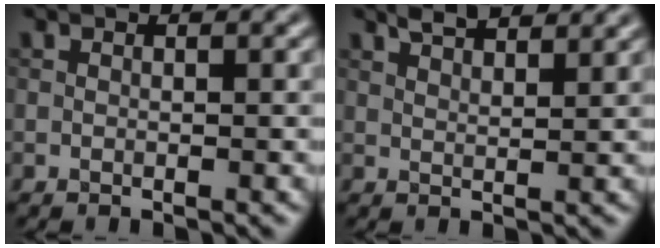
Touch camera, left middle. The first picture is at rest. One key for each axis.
{"total": 3.4, "fx": 2.9, "fy": 0.7, "fz": 1.8, "tx": -0.018, "ty": 0.006, "tz": 0.038}